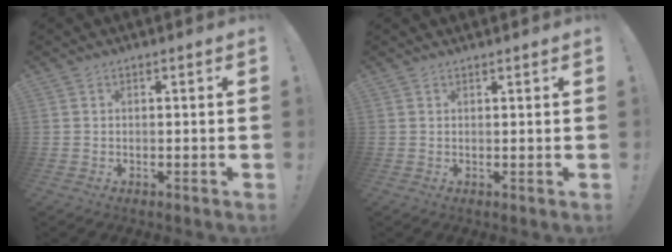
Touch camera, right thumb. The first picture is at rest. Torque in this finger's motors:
{"motor_torque": [-0.10, 0.04, -0.05, 0.14, 0.00]}